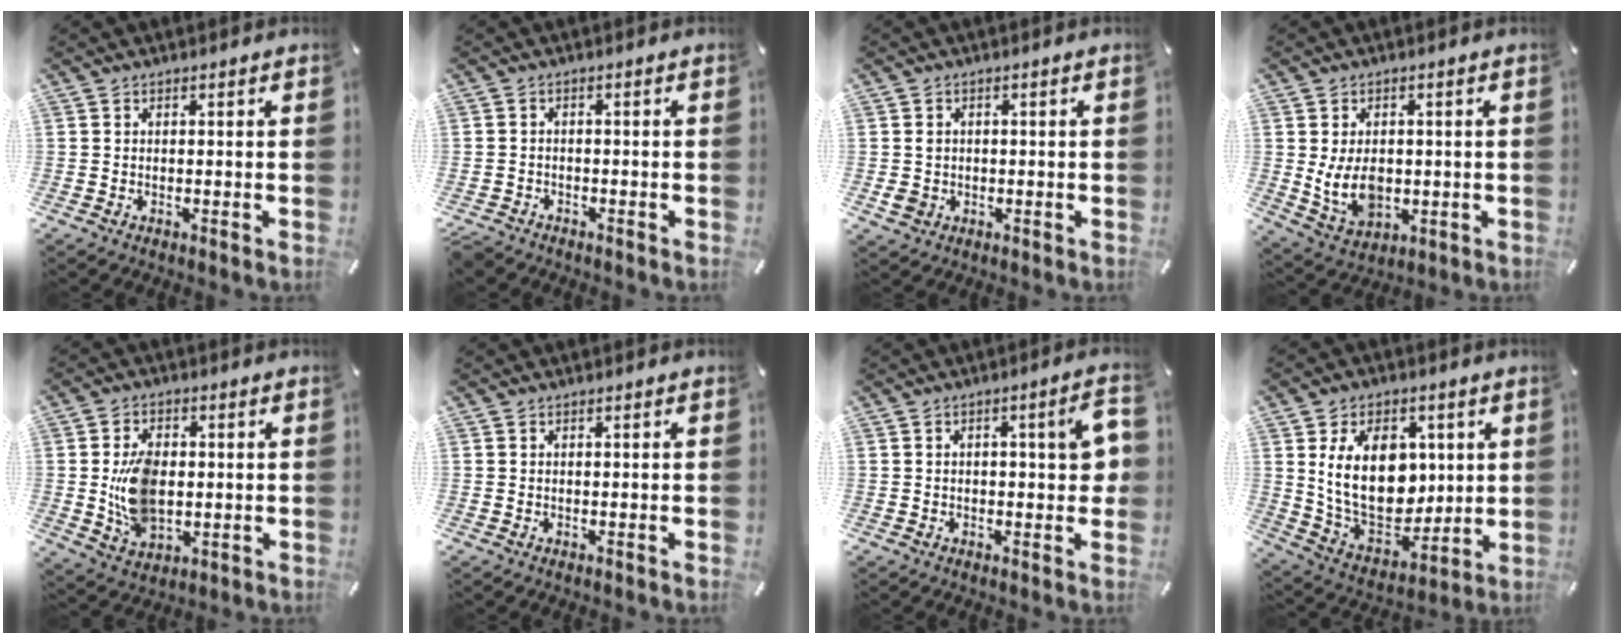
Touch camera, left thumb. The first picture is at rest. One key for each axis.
{"total": 2.2, "fx": -1.8, "fy": 1.1, "fz": 0.5, "tx": -0.016, "ty": 0.008, "tz": -0.039}
{"total": 2.3, "fx": -0.3, "fy": 2.2, "fz": 0.8, "tx": -0.022, "ty": 0.001, "tz": -0.008}
{"total": 8.4, "fx": -0.3, "fy": 6.3, "fz": 5.6, "tx": -0.117, "ty": -0.002, "tz": -0.005}
{"total": 11.5, "fx": -0.2, "fy": 8.0, "fz": 8.2, "tx": -0.170, "ty": 0.004, "tz": -0.003}
{"total": 0.0}
{"total": 7.5, "fx": 0.6, "fy": 2.8, "fz": 6.9, "tx": -0.089, "ty": -0.001, "tz": 0.007}
{"total": 18.5, "fx": 3.5, "fy": 13.4, "fz": 12.2, "tx": -0.224, "ty": -0.019, "tz": 0.067}